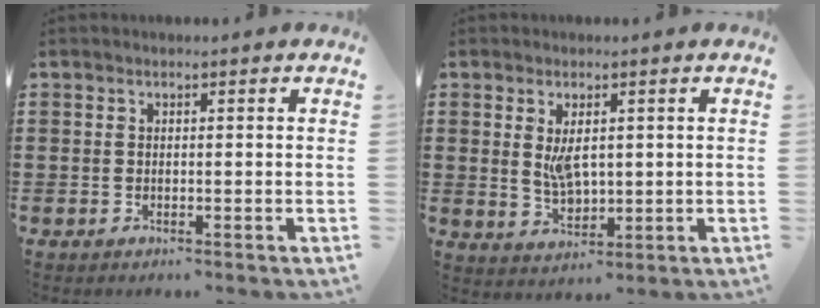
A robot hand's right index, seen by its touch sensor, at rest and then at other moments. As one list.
[{"total": 4.3, "force": [0.8, 2.2, 3.6], "torque": [-0.066, -0.001, 0.014]}]